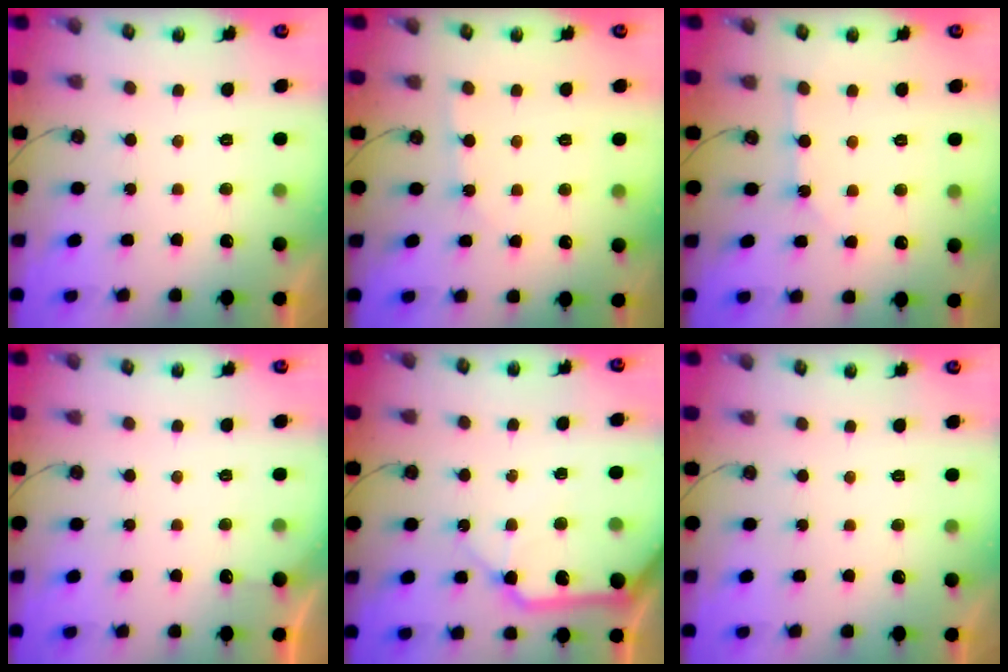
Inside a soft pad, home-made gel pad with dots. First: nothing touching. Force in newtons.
{"total": 2.4, "press": 2.3, "slide": 0.4}
{"total": 1.8, "press": 1.8, "slide": 0.3}
{"total": 2.3, "press": 2.3, "slide": 0.3}
{"total": 15.8, "press": 15.6, "slide": 2.3}
{"total": 0.0}